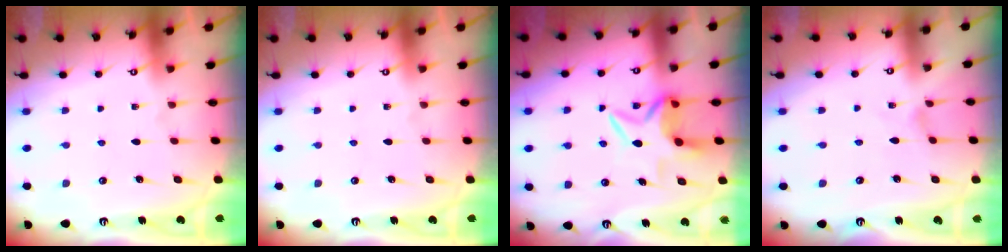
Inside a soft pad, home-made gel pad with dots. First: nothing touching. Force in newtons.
{"total": 0.0}
{"total": 6.1, "press": 6.0, "slide": 1.3}
{"total": 0.0}